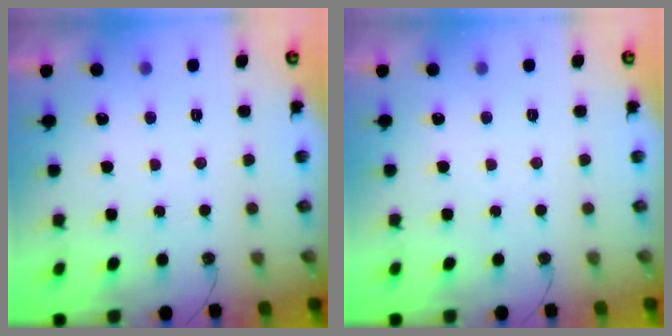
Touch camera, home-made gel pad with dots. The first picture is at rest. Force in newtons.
{"total": 0.0}